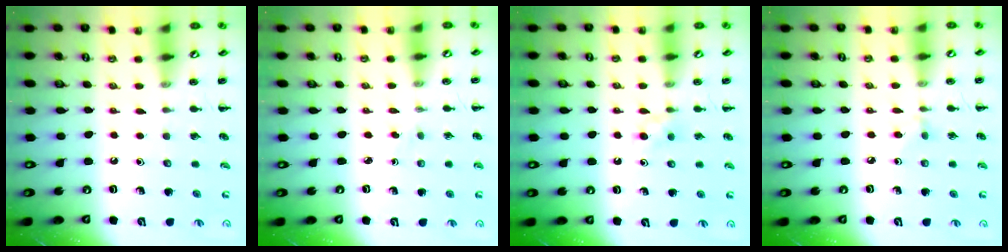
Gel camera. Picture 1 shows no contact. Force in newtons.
{"total": 0.9, "press": 0.7, "slide": 0.5}
{"total": 4.2, "press": 4.0, "slide": 1.3}
{"total": 2.7, "press": 2.5, "slide": 1.0}